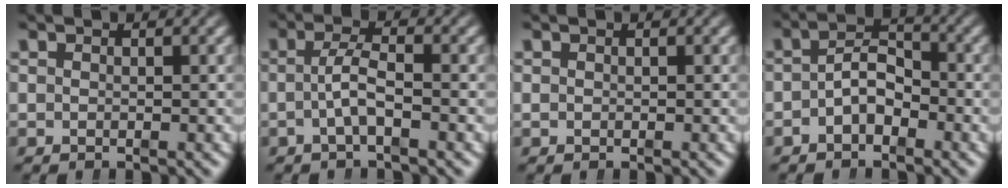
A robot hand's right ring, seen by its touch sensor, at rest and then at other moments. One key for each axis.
{"total": 2.6, "fx": -1.1, "fy": 0.2, "fz": 2.3, "tx": -0.045, "ty": 0.000, "tz": -0.020}
{"total": 0.0}
{"total": 4.0, "fx": -1.7, "fy": 2.6, "fz": 2.4, "tx": -0.038, "ty": -0.009, "tz": -0.032}